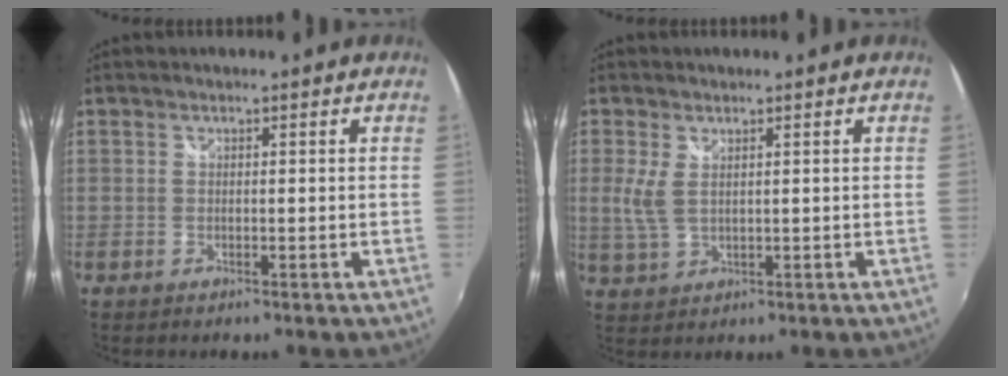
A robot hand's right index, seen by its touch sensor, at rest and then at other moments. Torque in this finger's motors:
{"motor_torque": [0.29, -0.10, 0.29, 0.04]}